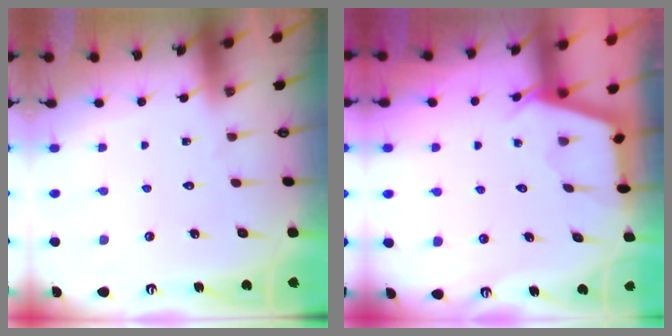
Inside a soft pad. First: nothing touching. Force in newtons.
{"total": 2.9, "press": 2.9, "slide": 0.3}